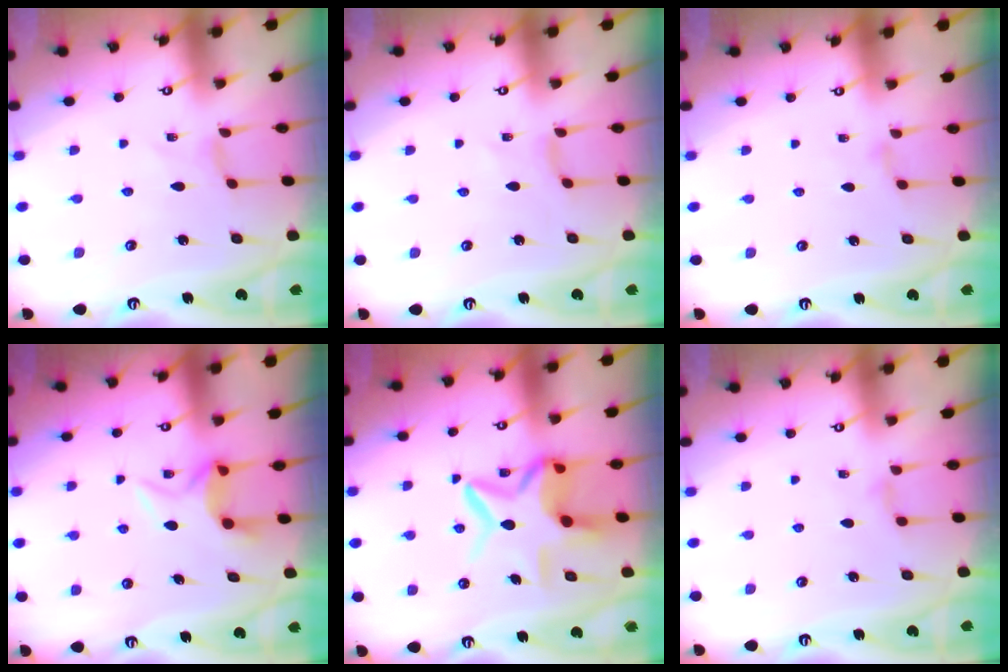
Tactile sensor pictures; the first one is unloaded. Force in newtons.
{"total": 2.0, "press": 2.0, "slide": 0.3}
{"total": 1.6, "press": 1.6, "slide": 0.3}
{"total": 7.5, "press": 7.5, "slide": 0.4}
{"total": 12.4, "press": 12.3, "slide": 1.5}
{"total": 4.4, "press": 4.4, "slide": 0.6}